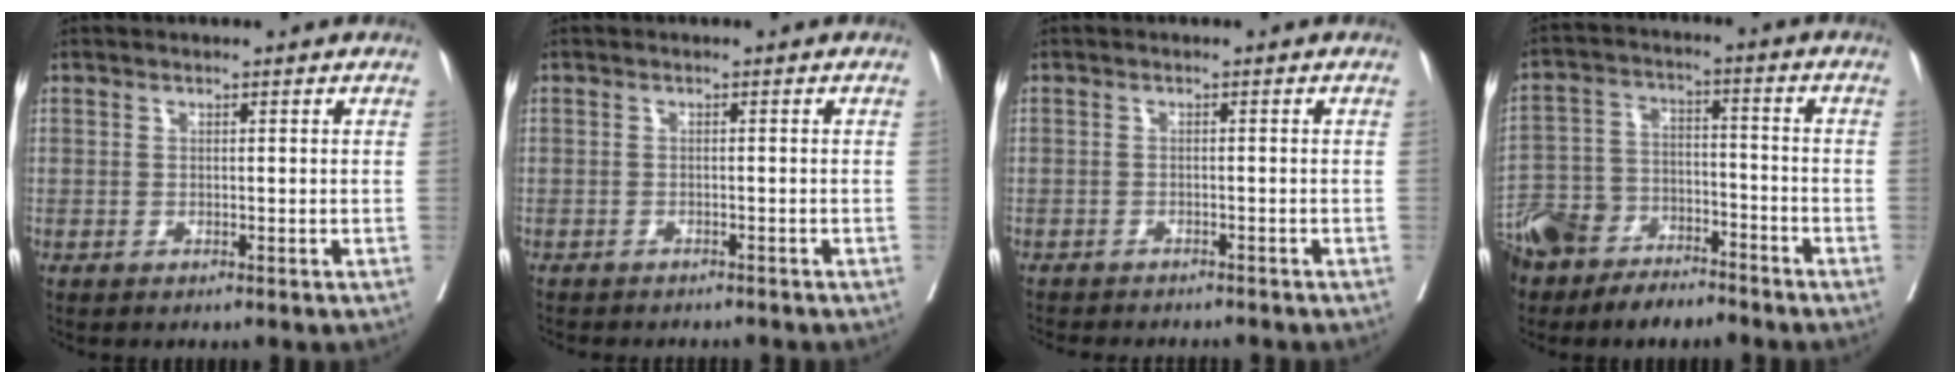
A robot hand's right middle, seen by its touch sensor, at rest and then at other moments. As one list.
[{"total": 5.7, "force": [-5.2, 1.4, 1.9], "torque": [-0.025, -0.004, -0.066]}, {"total": 7.6, "force": [-7.0, 1.5, 2.5], "torque": [-0.036, -0.007, -0.090]}, {"total": 14.6, "force": [-11.6, 6.8, 5.8], "torque": [-0.118, 0.007, -0.203]}]